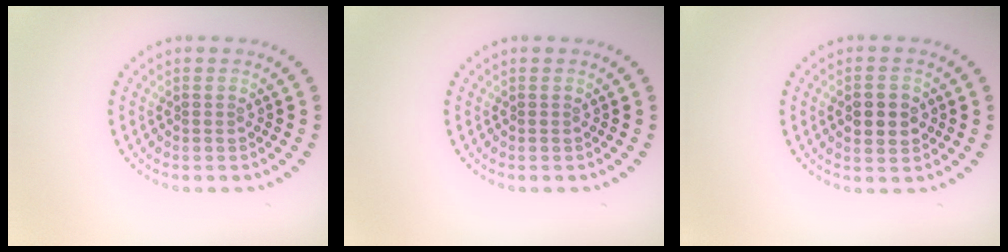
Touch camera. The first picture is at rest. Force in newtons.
{"total": 0.0}
{"total": 3.2, "press": 3.2, "slide": 0.1}